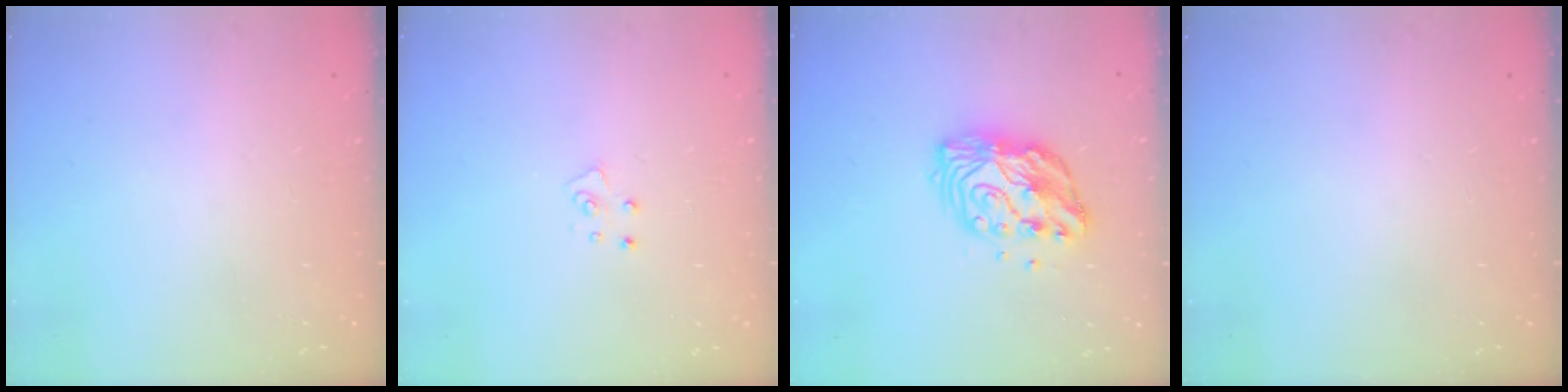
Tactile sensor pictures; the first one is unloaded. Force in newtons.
{"total": 4.0, "press": 4.0, "slide": 0.3}
{"total": 12.8, "press": 12.8, "slide": 1.1}
{"total": 0.0}